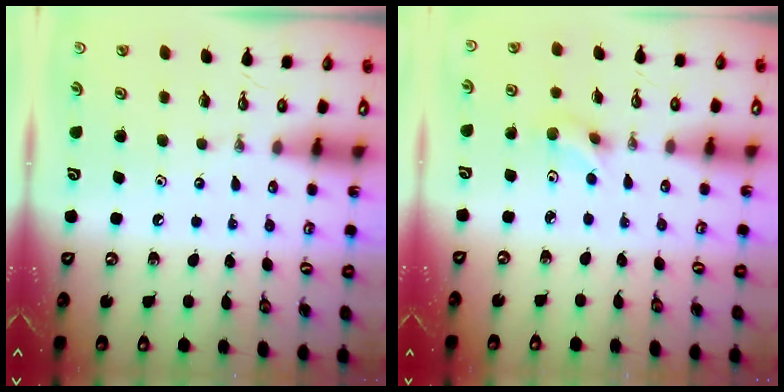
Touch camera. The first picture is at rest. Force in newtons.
{"total": 4.2, "press": 4.1, "slide": 1.0}